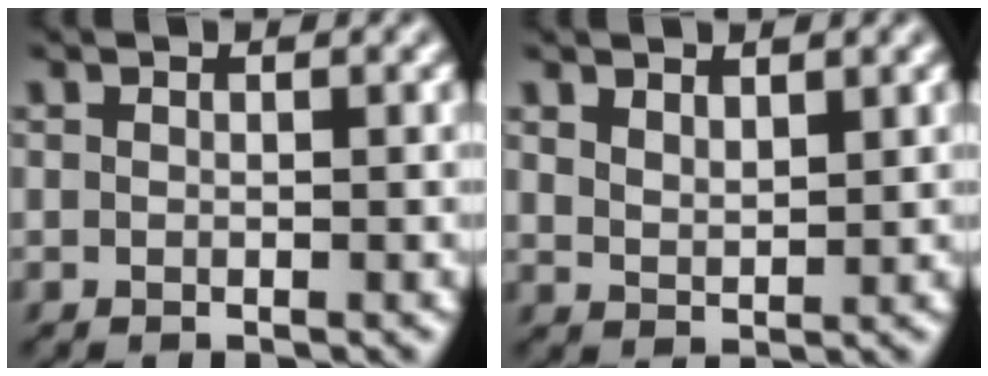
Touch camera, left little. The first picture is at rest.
{"total": 1.9, "force": [1.4, 0.8, 1.0], "torque": [-0.027, -0.004, 0.032]}